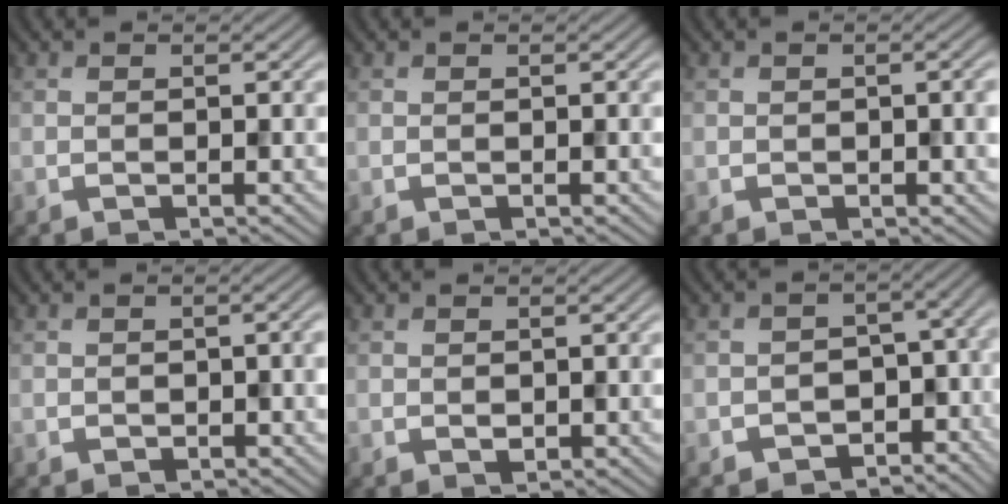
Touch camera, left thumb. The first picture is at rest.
{"total": 0.0}
{"total": 2.1, "force": [0.1, 1.0, 1.8], "torque": [-0.023, -0.003, 0.005]}
{"total": 1.5, "force": [-0.1, 0.9, 1.2], "torque": [-0.018, -0.003, 0.000]}
{"total": 0.7, "force": [0.3, 0.5, 0.4], "torque": [-0.008, -0.003, 0.005]}
{"total": 5.9, "force": [-3.6, 3.8, 2.7], "torque": [-0.034, -0.018, -0.058]}